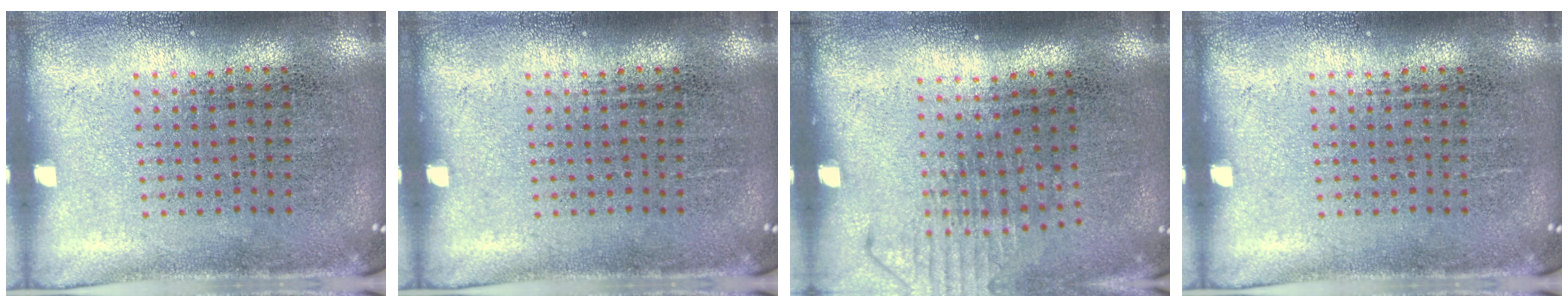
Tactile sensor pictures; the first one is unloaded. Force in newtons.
{"total": 0.0}
{"total": 1.3, "press": 1.0, "slide": 0.8}
{"total": 0.0}